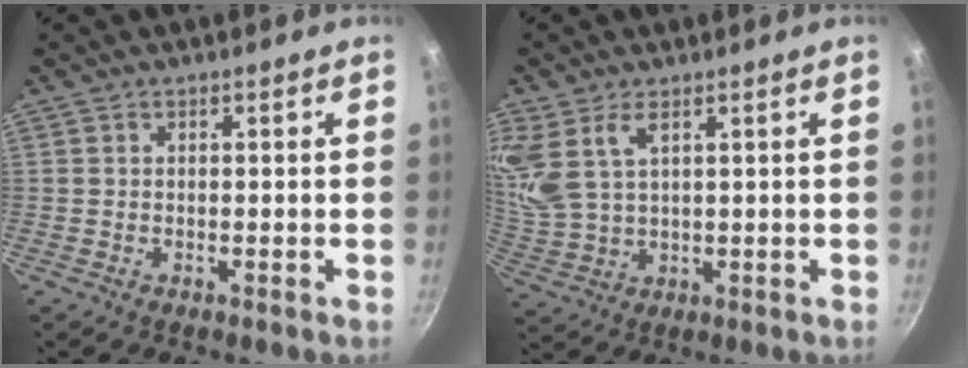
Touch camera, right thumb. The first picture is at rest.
{"total": 9.3, "force": [4.7, 4.9, 6.4], "torque": [-0.135, -0.018, 0.104]}